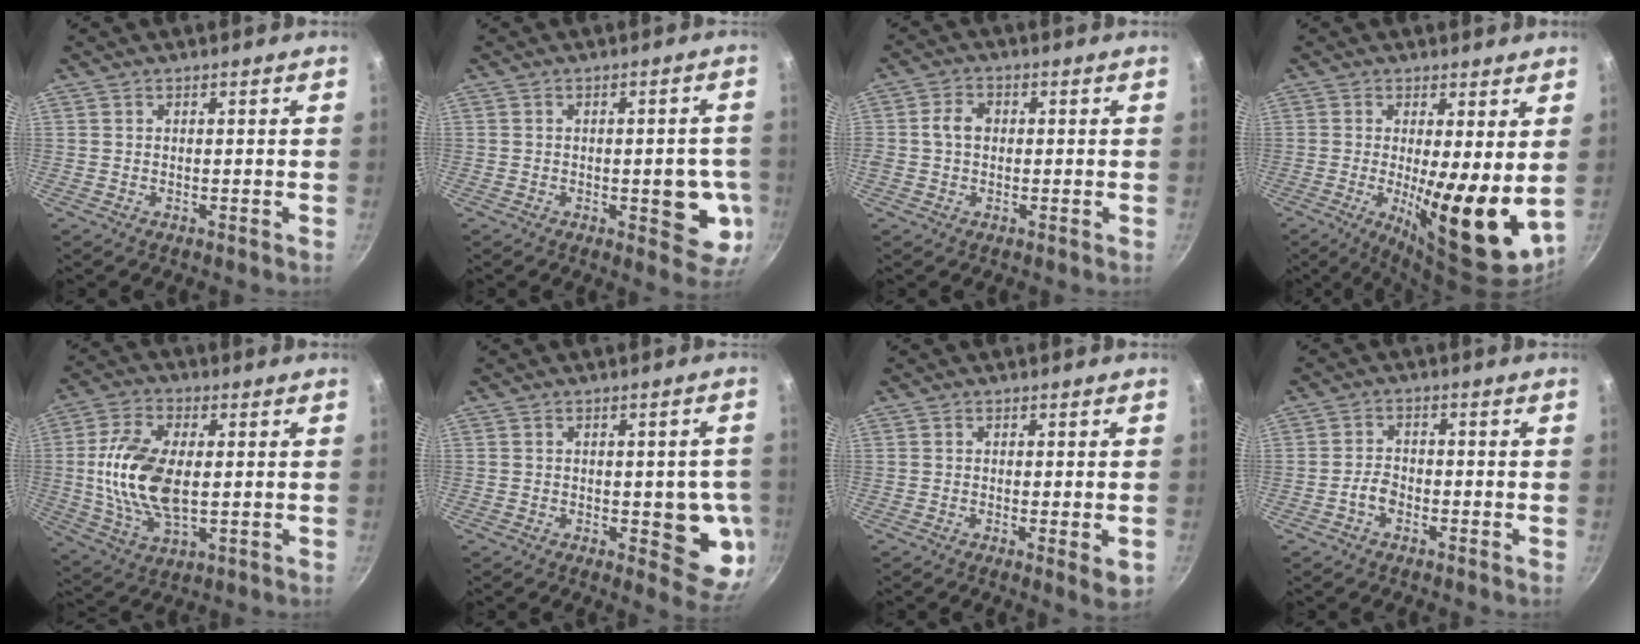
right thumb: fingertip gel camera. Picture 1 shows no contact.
{"total": 9.4, "force": [-1.8, 4.1, 8.2], "torque": [-0.067, 0.000, -0.021]}
{"total": 3.8, "force": [0.1, 3.1, 2.2], "torque": [-0.031, 0.010, -0.007]}
{"total": 14.7, "force": [-0.1, 3.7, 14.2], "torque": [-0.204, -0.033, 0.003]}
{"total": 14.6, "force": [0.6, 7.9, 12.3], "torque": [-0.239, 0.003, 0.011]}
{"total": 10.6, "force": [-1.7, 4.7, 9.3], "torque": [-0.061, -0.007, -0.020]}
{"total": 3.3, "force": [-0.6, 0.6, 3.2], "torque": [-0.051, -0.014, -0.008]}
{"total": 2.9, "force": [-1.6, 1.8, 1.6], "torque": [-0.026, 0.022, -0.032]}